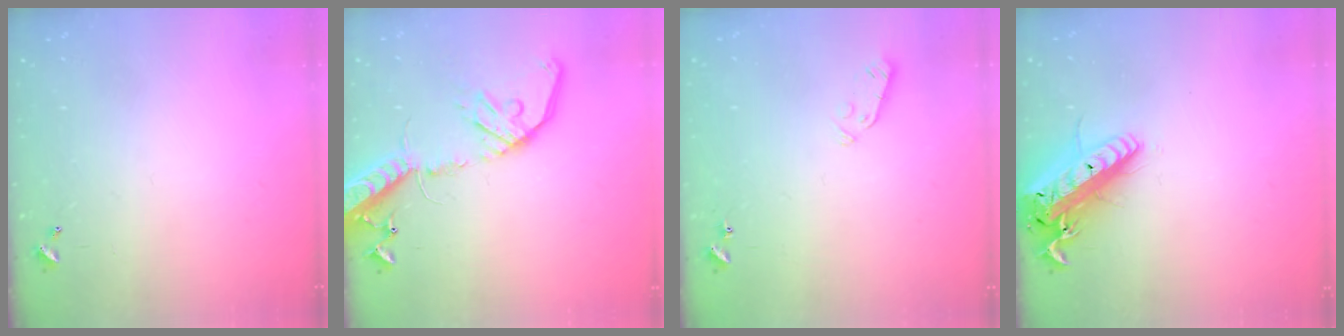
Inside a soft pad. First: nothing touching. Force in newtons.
{"total": 17.9, "press": 17.6, "slide": 3.7}
{"total": 3.0, "press": 2.9, "slide": 0.9}
{"total": 20.4, "press": 20.0, "slide": 4.2}